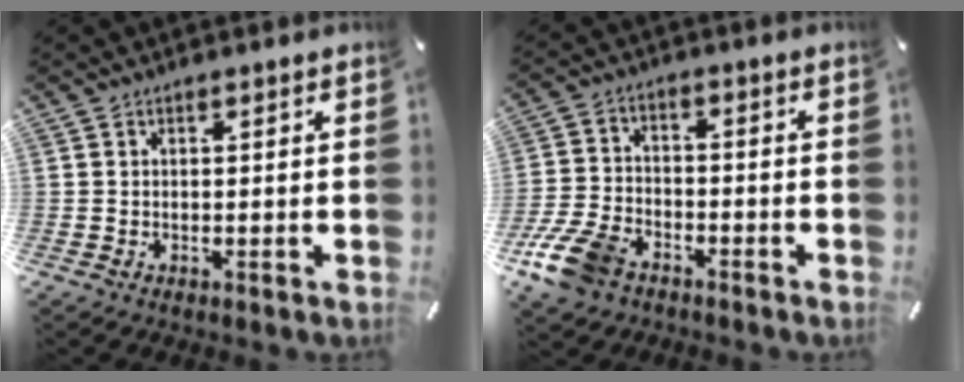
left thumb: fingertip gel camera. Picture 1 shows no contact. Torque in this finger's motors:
{"motor_torque": [-0.63, 1.05, 0.34, 0.31, 0.13]}